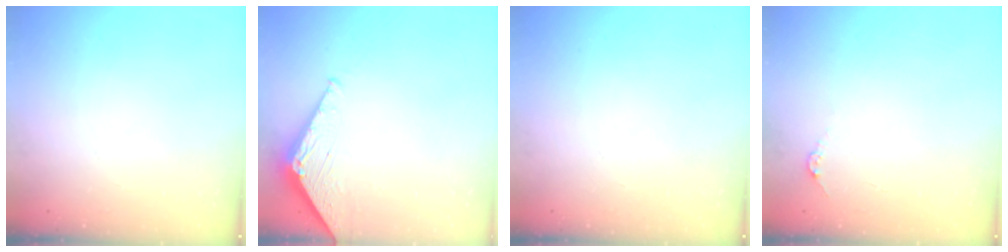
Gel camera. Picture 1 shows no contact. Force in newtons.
{"total": 3.2, "press": 3.2, "slide": 0.3}
{"total": 0.0}
{"total": 3.7, "press": 3.6, "slide": 0.4}